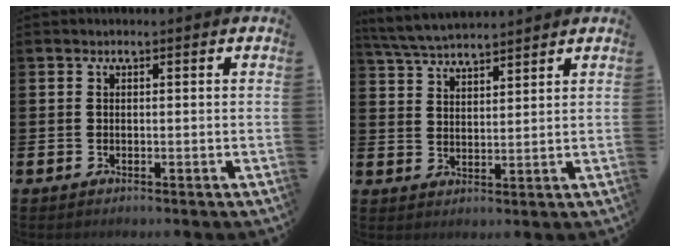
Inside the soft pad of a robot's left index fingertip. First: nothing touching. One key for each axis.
{"total": 5.1, "fx": 5.0, "fy": 0.5, "fz": 0.9, "tx": -0.040, "ty": -0.023, "tz": 0.092}